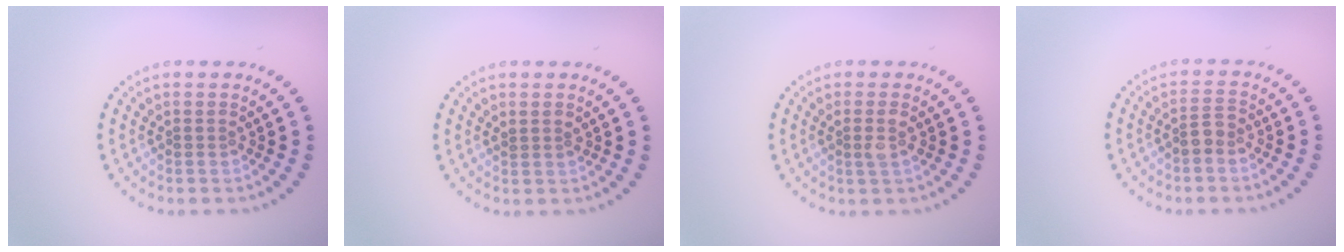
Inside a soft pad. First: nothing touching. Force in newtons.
{"total": 0.8, "press": 0.7, "slide": 0.4}
{"total": 1.4, "press": 1.3, "slide": 0.7}
{"total": 1.7, "press": 1.4, "slide": 0.8}